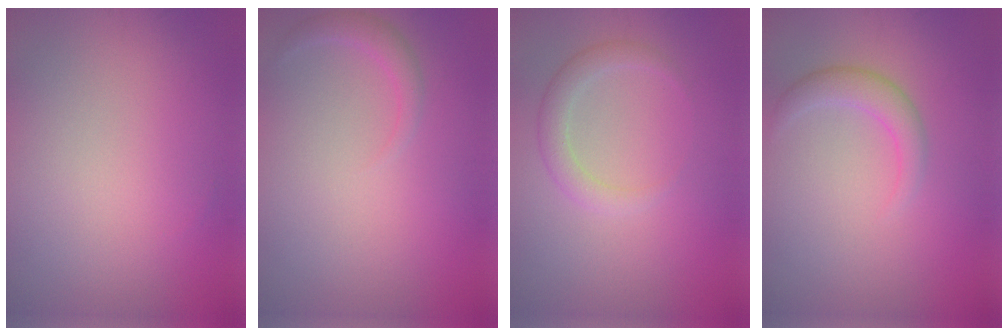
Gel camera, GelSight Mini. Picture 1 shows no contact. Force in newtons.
{"total": 1.5, "press": 1.5, "slide": 0.2}
{"total": 2.1, "press": 2.1, "slide": 0.1}
{"total": 2.4, "press": 2.4, "slide": 0.2}